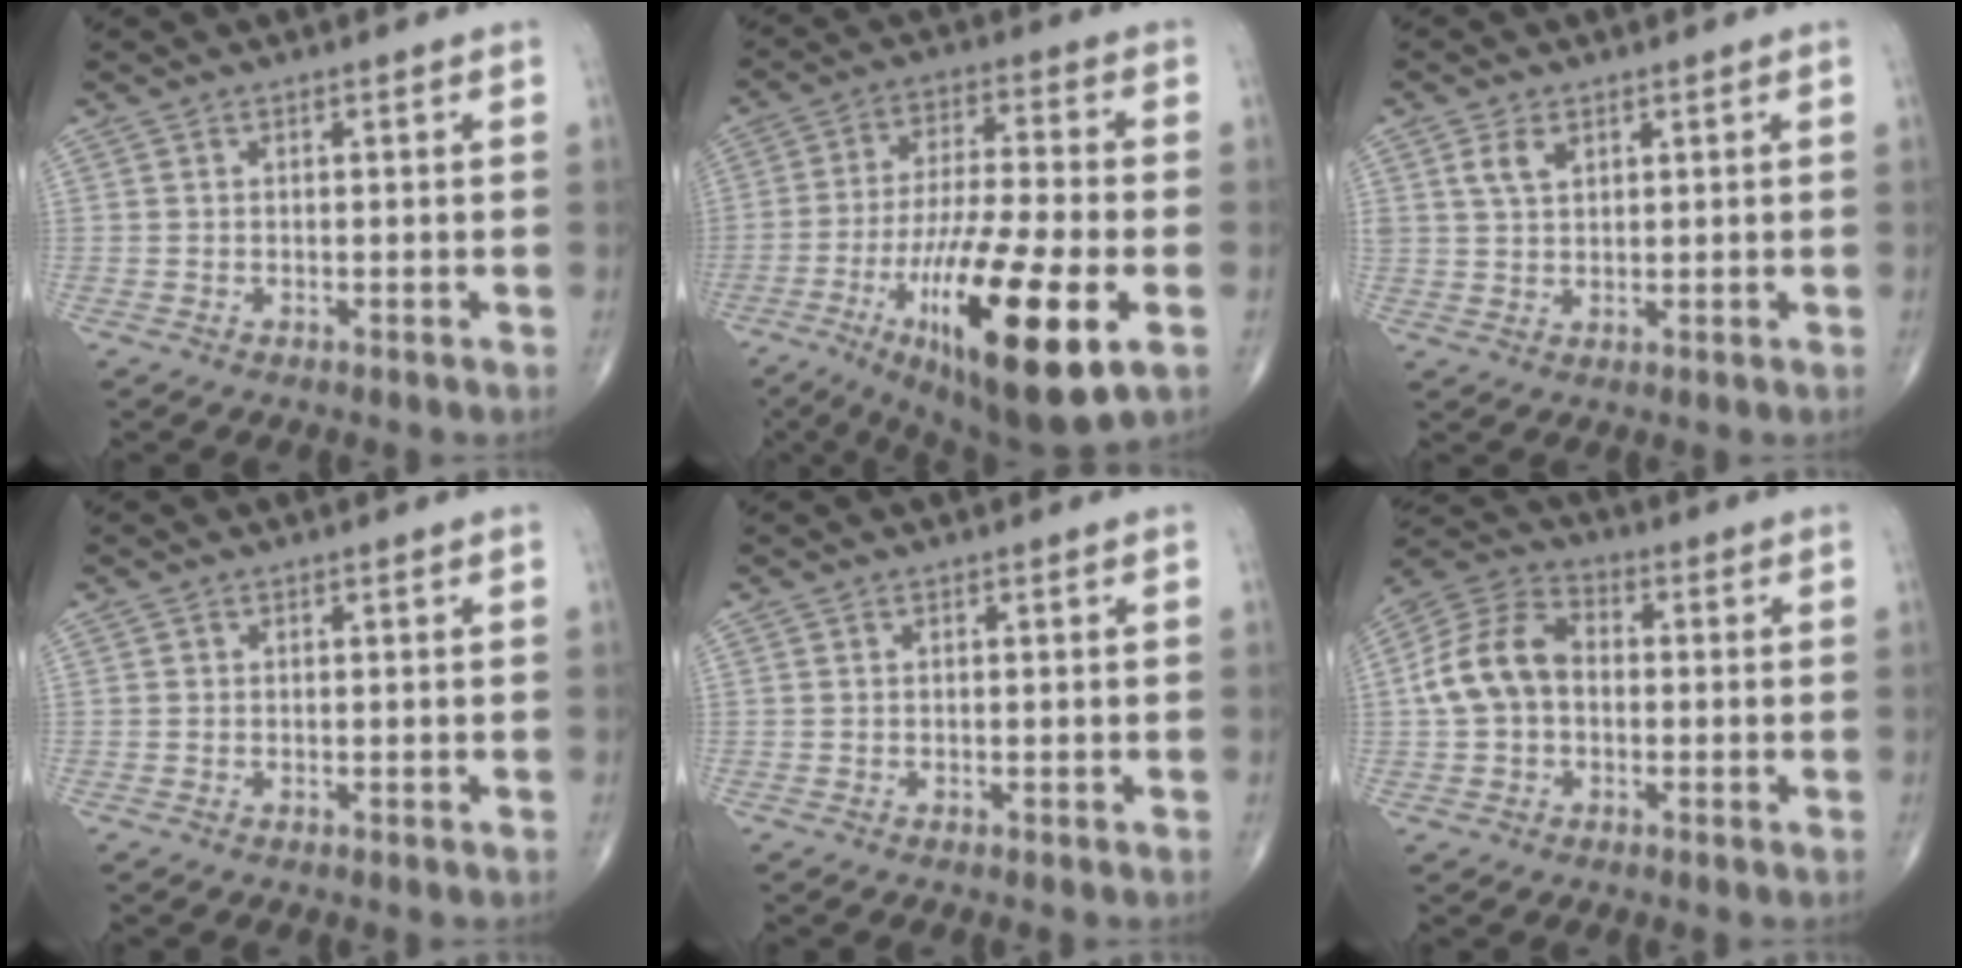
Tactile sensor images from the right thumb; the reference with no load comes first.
{"total": 23.0, "force": [-8.3, 5.5, 20.7], "torque": [-0.367, -0.002, -0.129]}
{"total": 3.8, "force": [1.8, 2.3, 2.4], "torque": [-0.039, -0.005, 0.040]}
{"total": 0.0}
{"total": 0.0}
{"total": 11.3, "force": [-0.3, 8.3, 7.7], "torque": [-0.143, 0.036, -0.016]}